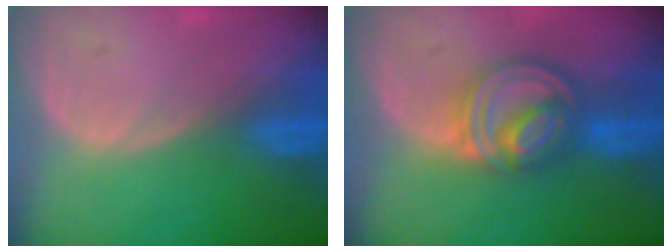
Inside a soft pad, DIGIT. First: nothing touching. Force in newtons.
{"total": 8.1, "press": 7.0, "slide": 4.1}